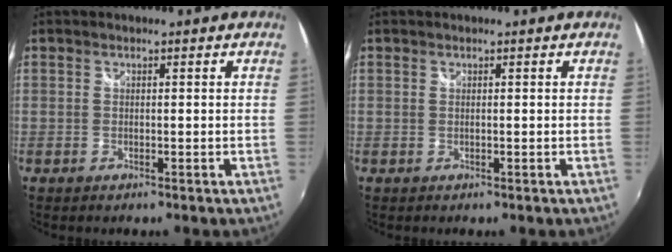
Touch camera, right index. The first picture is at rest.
{"total": 0.0}